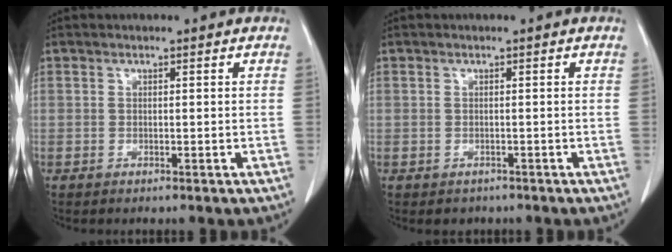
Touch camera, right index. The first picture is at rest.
{"total": 1.6, "force": [-0.9, 1.3, 0.0], "torque": [-0.006, 0.002, -0.011]}